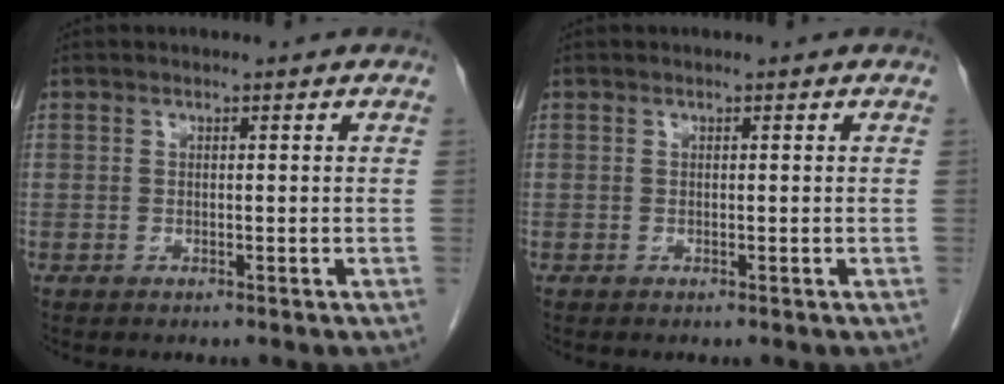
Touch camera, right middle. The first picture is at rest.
{"total": 0.0}